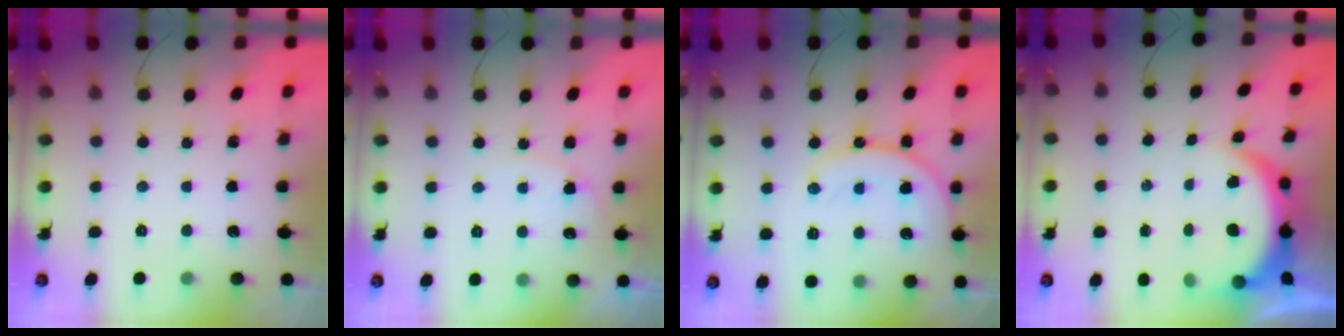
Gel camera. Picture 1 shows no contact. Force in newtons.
{"total": 6.8, "press": 6.8, "slide": 0.6}
{"total": 14.8, "press": 14.6, "slide": 1.9}
{"total": 7.6, "press": 7.5, "slide": 0.9}